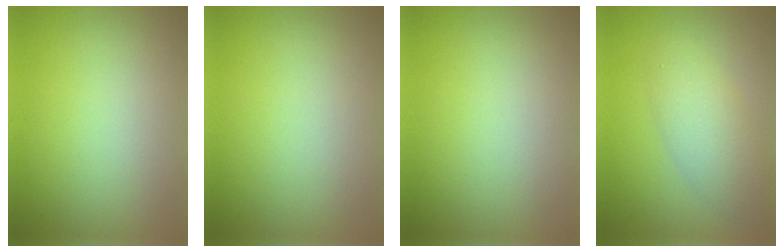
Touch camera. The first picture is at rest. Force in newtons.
{"total": 0.0}
{"total": 0.0}
{"total": 3.8, "press": 3.8, "slide": 0.1}